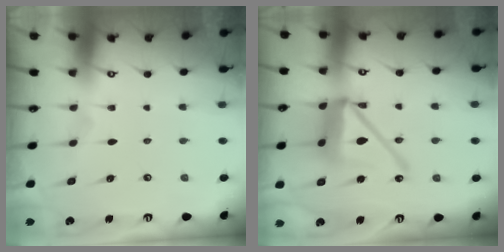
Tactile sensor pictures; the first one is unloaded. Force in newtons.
{"total": 15.5, "press": 15.3, "slide": 1.8}